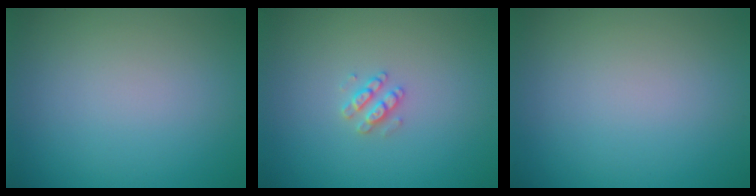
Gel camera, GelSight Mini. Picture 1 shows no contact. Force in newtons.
{"total": 1.6, "press": 1.6, "slide": 0.3}
{"total": 0.0}